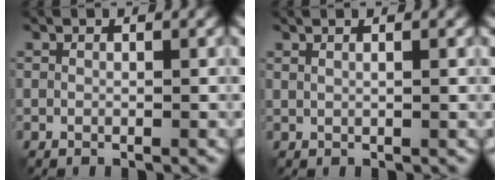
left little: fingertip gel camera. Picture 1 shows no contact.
{"total": 1.8, "force": [1.0, 0.8, 1.3], "torque": [-0.006, 0.000, 0.000]}